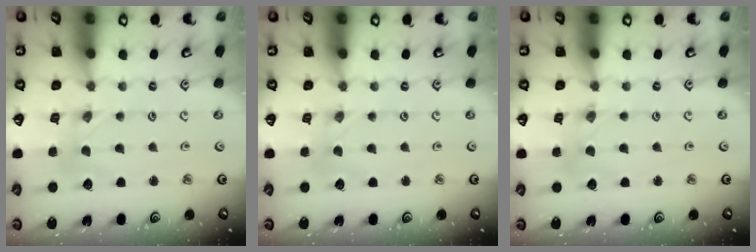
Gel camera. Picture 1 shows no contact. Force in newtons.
{"total": 0.0}
{"total": 1.6, "press": 1.6, "slide": 0.3}